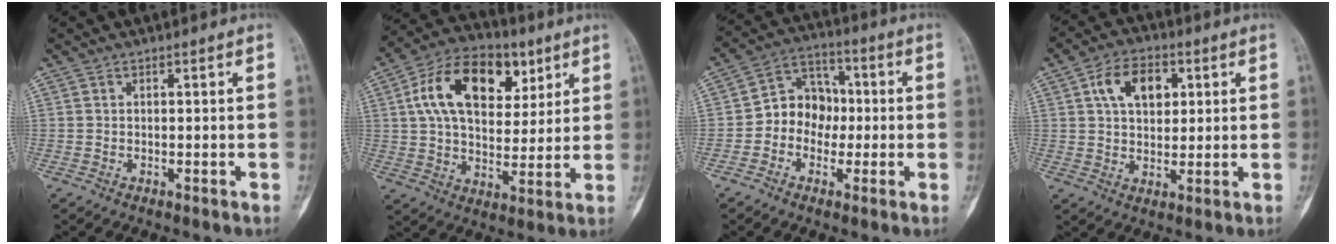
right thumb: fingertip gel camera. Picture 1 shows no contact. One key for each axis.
{"total": 19.0, "fx": 6.9, "fy": 11.9, "fz": 13.2, "tx": -0.194, "ty": -0.002, "tz": 0.114}
{"total": 9.3, "fx": -1.1, "fy": 7.8, "fz": 4.9, "tx": -0.038, "ty": 0.035, "tz": -0.035}
{"total": 9.6, "fx": 3.0, "fy": 6.2, "fz": 6.7, "tx": -0.090, "ty": 0.001, "tz": 0.047}